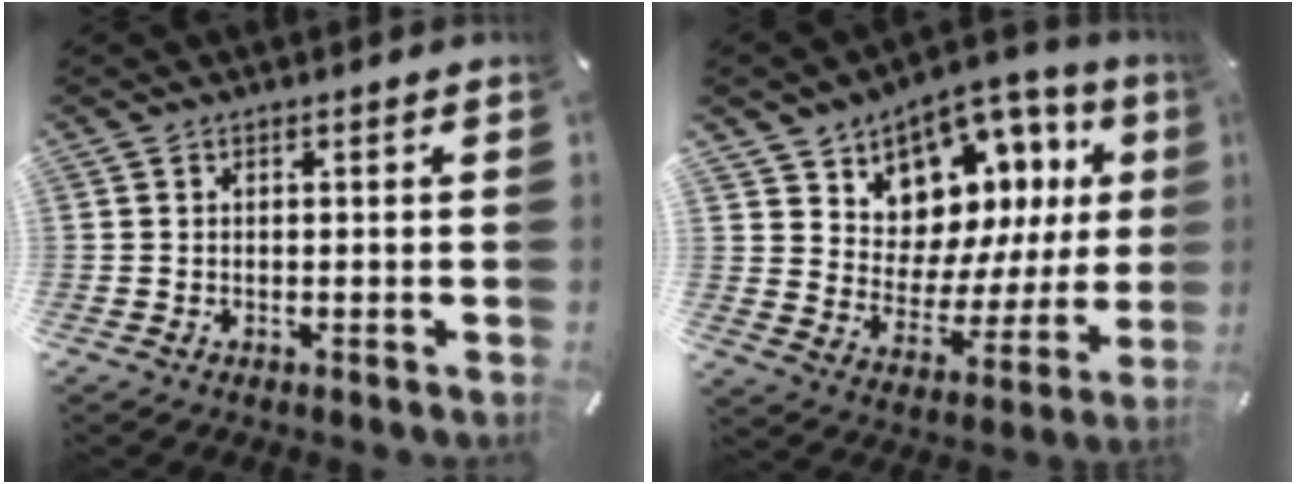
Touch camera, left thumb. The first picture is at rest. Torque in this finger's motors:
{"motor_torque": [2.26, 2.74, 1.40, -1.36, 0.16]}